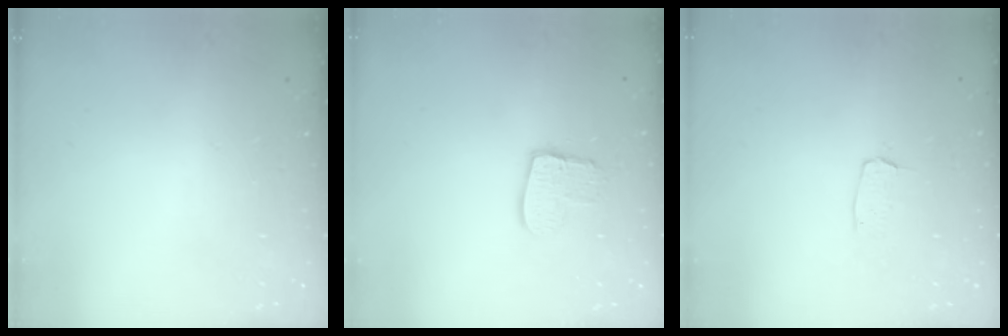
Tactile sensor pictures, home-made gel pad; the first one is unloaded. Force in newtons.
{"total": 9.5, "press": 9.5, "slide": 0.7}
{"total": 2.9, "press": 2.9, "slide": 0.2}